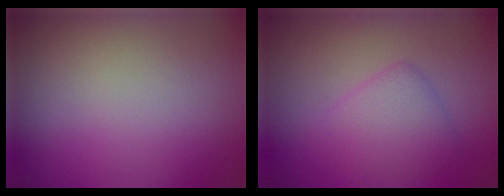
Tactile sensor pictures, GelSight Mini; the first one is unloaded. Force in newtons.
{"total": 2.8, "press": 2.8, "slide": 0.2}